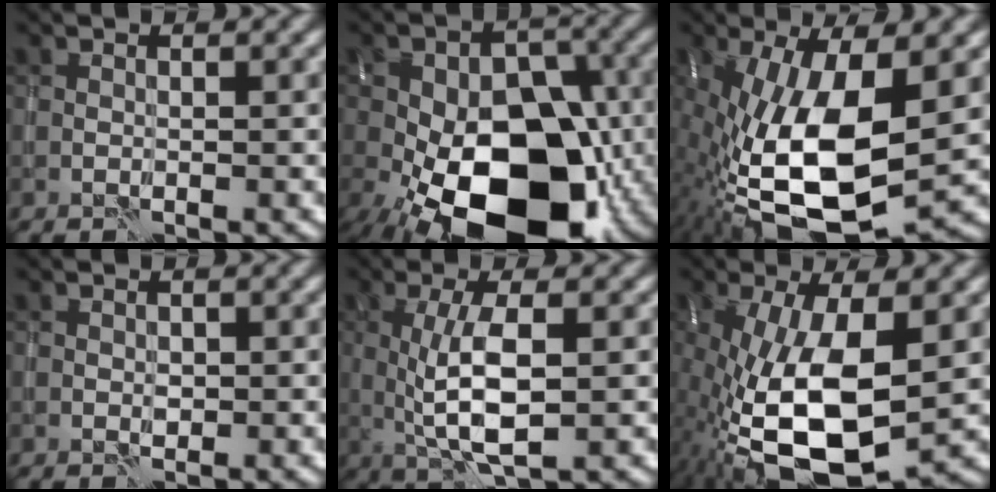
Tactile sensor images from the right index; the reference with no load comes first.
{"total": 19.3, "force": [-7.6, 11.2, 13.8], "torque": [-0.208, -0.014, -0.114]}
{"total": 16.1, "force": [-2.3, 7.8, 13.9], "torque": [-0.273, -0.030, -0.031]}
{"total": 0.6, "force": [0.0, 0.5, 0.4], "torque": [-0.008, -0.002, 0.002]}
{"total": 5.8, "force": [0.1, 1.7, 5.5], "torque": [-0.107, -0.005, 0.004]}
{"total": 14.3, "force": [-3.0, 6.6, 12.4], "torque": [-0.256, -0.034, -0.047]}